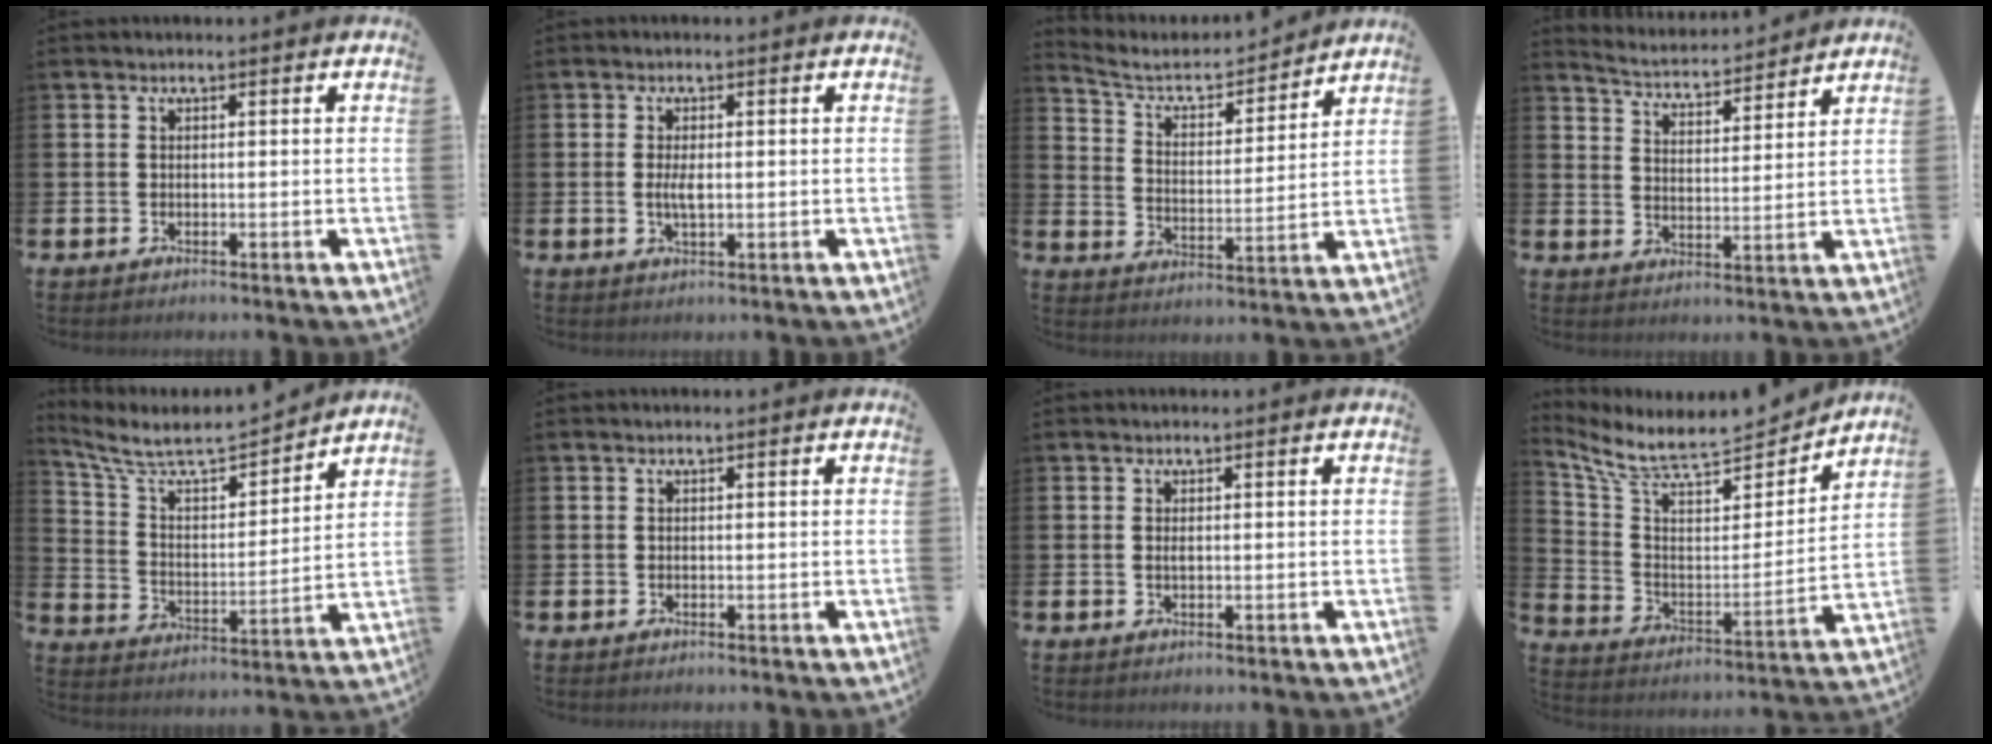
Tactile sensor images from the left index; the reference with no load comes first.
{"total": 2.3, "force": [0.1, 0.9, 2.1], "torque": [-0.034, -0.002, -0.001]}
{"total": 5.6, "force": [5.0, 2.1, 1.3], "torque": [-0.060, -0.042, 0.083]}
{"total": 3.8, "force": [3.8, 0.6, 0.1], "torque": [-0.024, -0.033, 0.062]}
{"total": 7.7, "force": [6.8, 2.0, 2.9], "torque": [-0.095, -0.053, 0.115]}
{"total": 0.0}
{"total": 0.6, "force": [0.2, 0.2, 0.5], "torque": [-0.011, 0.000, 0.004]}
{"total": 7.9, "force": [7.2, 1.7, 2.6], "torque": [-0.093, -0.062, 0.119]}